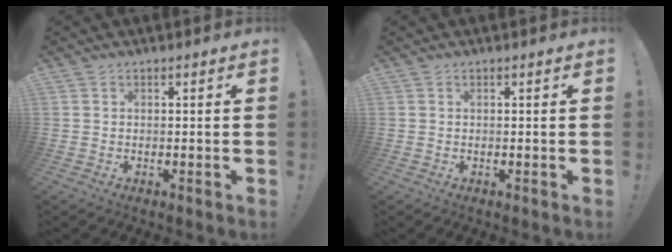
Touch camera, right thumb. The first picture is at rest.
{"total": 0.0}